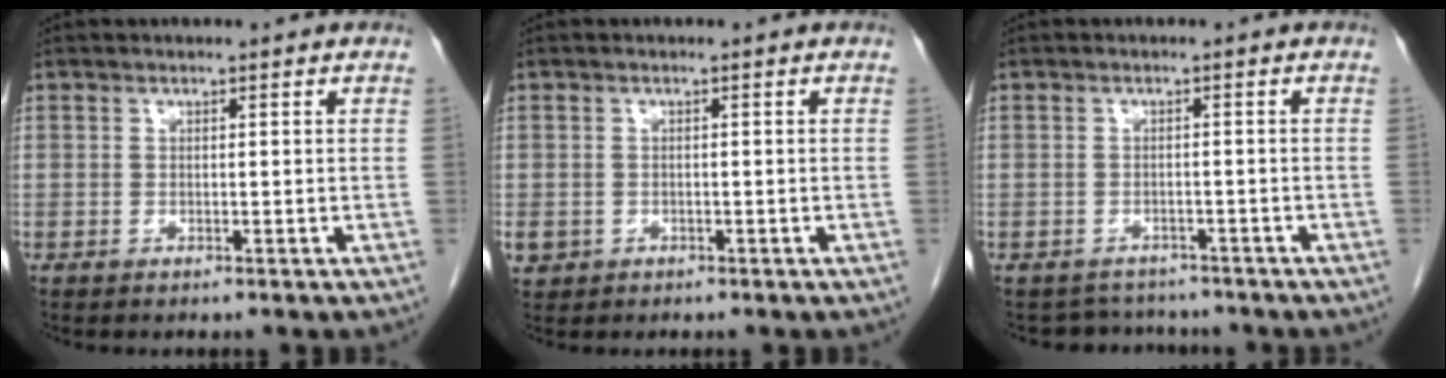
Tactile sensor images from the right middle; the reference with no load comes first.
{"total": 2.2, "force": [-0.8, 2.0, 0.6], "torque": [-0.010, 0.002, -0.006]}
{"total": 4.1, "force": [-3.8, 1.6, -0.4], "torque": [0.003, 0.007, -0.051]}